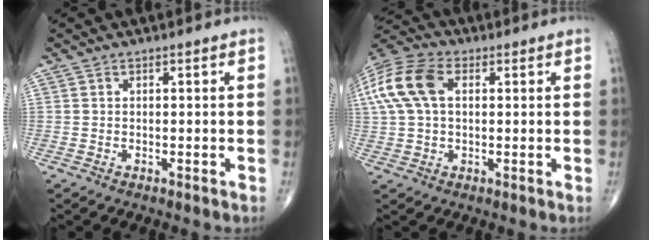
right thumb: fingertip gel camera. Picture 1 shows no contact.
{"total": 13.2, "force": [3.0, 8.1, 9.9], "torque": [-0.224, 0.027, 0.054]}